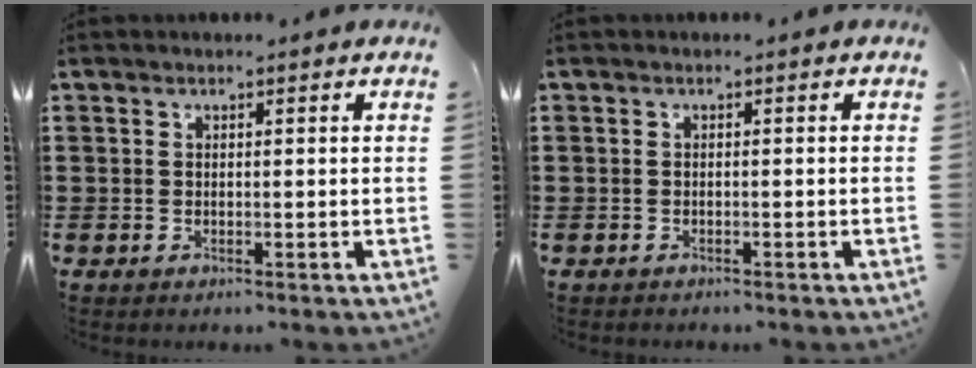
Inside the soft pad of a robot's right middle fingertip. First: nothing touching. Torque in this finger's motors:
{"motor_torque": [-0.48, 0.55, -0.40, -0.14]}